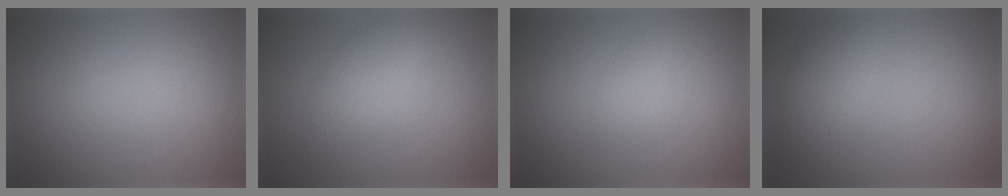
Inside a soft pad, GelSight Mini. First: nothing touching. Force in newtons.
{"total": 2.7, "press": 2.7, "slide": 0.1}
{"total": 0.9, "press": 0.9, "slide": 0.0}
{"total": 2.5, "press": 2.5, "slide": 0.1}